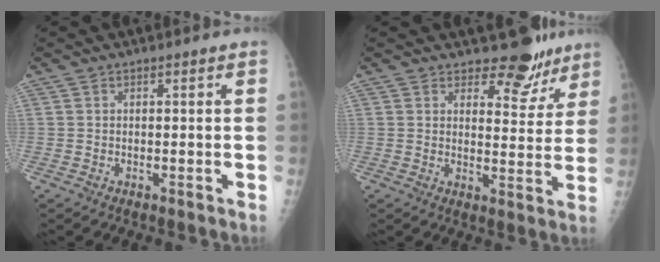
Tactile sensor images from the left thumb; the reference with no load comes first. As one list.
[{"total": 7.9, "force": [6.5, 3.9, 2.0], "torque": [0.007, -0.052, 0.082]}]